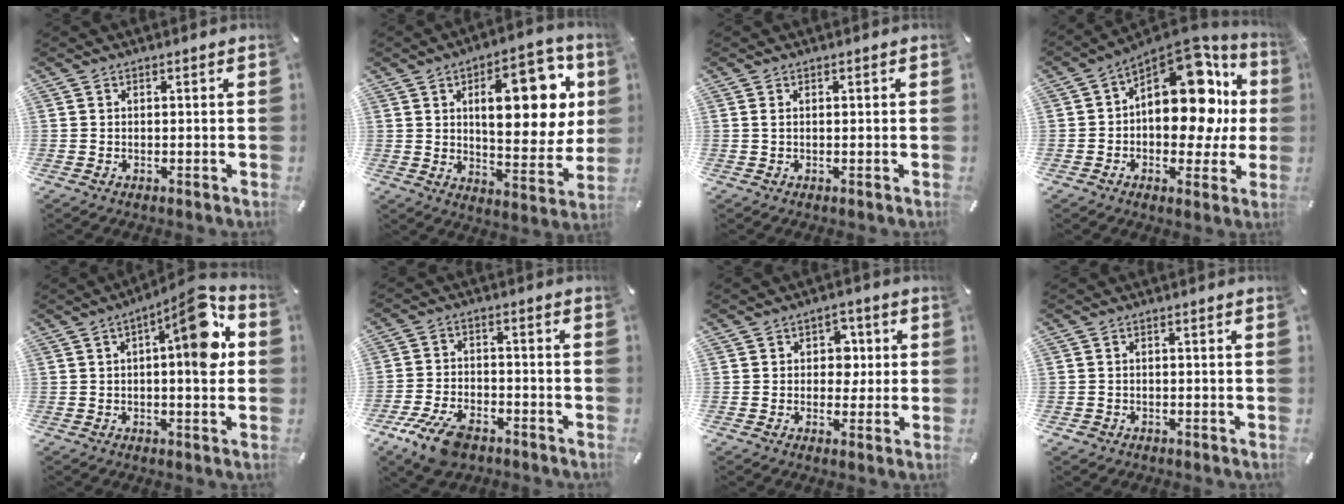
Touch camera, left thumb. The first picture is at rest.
{"total": 20.8, "force": [6.8, 9.6, 17.1], "torque": [-0.228, -0.018, 0.104]}
{"total": 1.0, "force": [0.1, 0.4, 0.9], "torque": [-0.018, 0.003, 0.000]}
{"total": 19.5, "force": [4.5, 12.1, 14.6], "torque": [-0.182, -0.041, 0.073]}
{"total": 14.3, "force": [3.4, 4.7, 13.1], "torque": [-0.167, -0.020, 0.046]}
{"total": 9.9, "force": [-6.4, 4.9, 5.8], "torque": [-0.124, 0.027, -0.120]}
{"total": 5.8, "force": [0.5, 4.8, 3.2], "torque": [-0.039, 0.003, 0.001]}
{"total": 1.5, "force": [-0.8, 1.2, 0.4], "torque": [-0.008, 0.005, -0.019]}